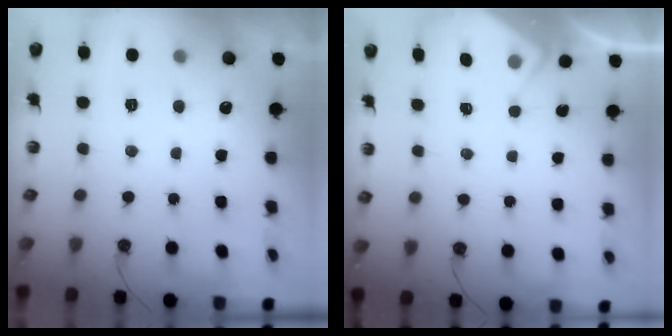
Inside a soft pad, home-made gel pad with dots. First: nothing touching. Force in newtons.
{"total": 3.0, "press": 3.0, "slide": 0.5}